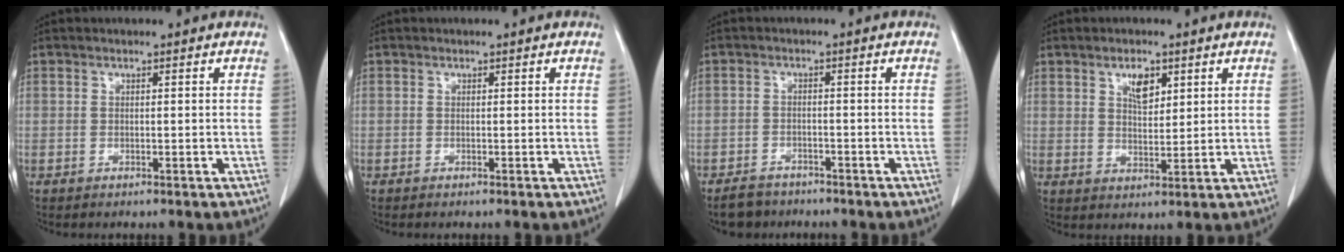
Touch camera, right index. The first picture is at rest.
{"total": 0.0}
{"total": 4.0, "force": [-3.5, 2.0, 0.4], "torque": [-0.013, -0.001, -0.059]}
{"total": 4.2, "force": [2.2, 1.9, 3.0], "torque": [-0.053, -0.001, 0.041]}